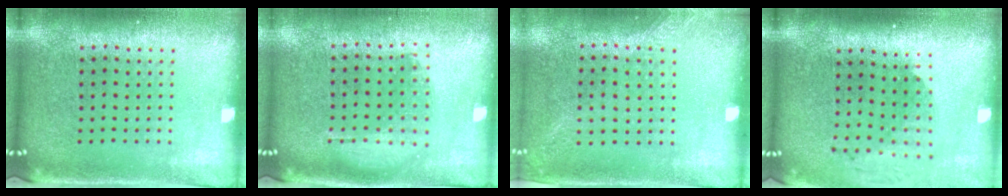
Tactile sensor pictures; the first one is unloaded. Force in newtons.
{"total": 1.2, "press": 1.1, "slide": 0.5}
{"total": 1.3, "press": 1.0, "slide": 0.8}
{"total": 1.9, "press": 1.4, "slide": 1.3}